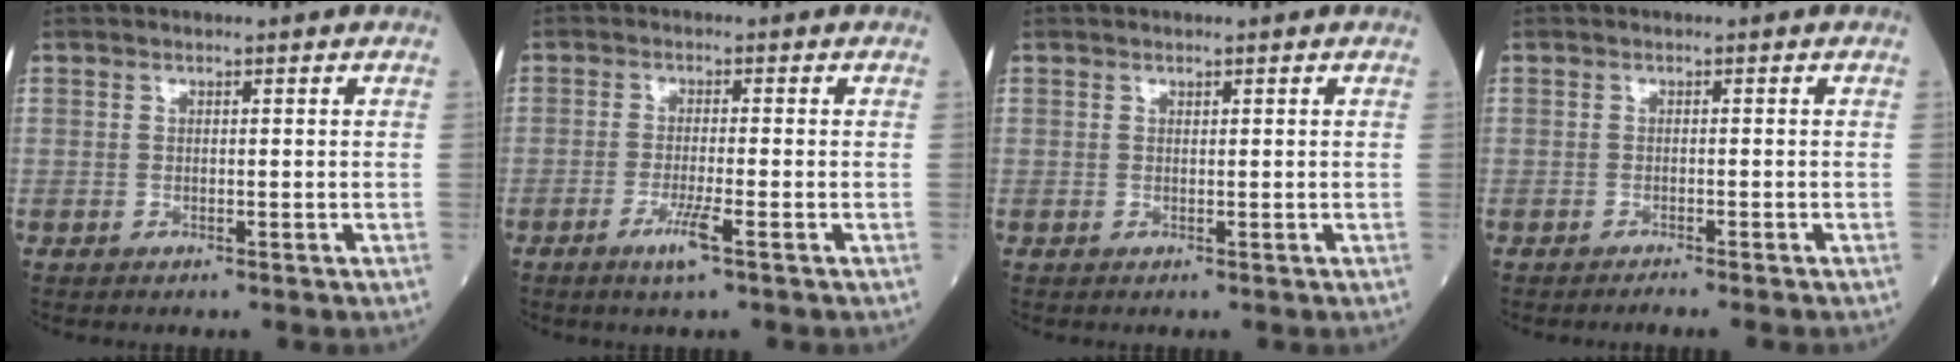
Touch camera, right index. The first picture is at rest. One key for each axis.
{"total": 3.7, "fx": -1.9, "fy": -0.2, "fz": 3.1, "tx": -0.064, "ty": -0.009, "tz": -0.038}
{"total": 0.0}
{"total": 2.3, "fx": -2.0, "fy": -0.3, "fz": 1.1, "tx": -0.010, "ty": 0.002, "tz": -0.026}